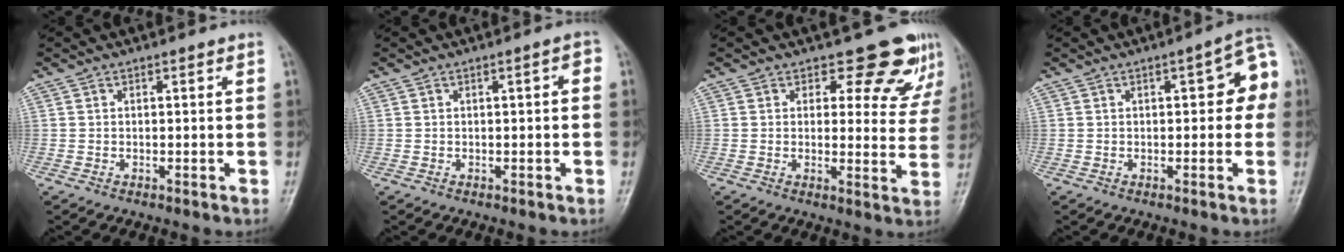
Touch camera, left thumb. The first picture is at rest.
{"total": 1.9, "force": [0.0, 0.7, 1.8], "torque": [-0.020, 0.008, -0.004]}
{"total": 9.3, "force": [7.4, 4.8, 3.0], "torque": [0.009, -0.052, 0.068]}
{"total": 7.8, "force": [0.9, 3.7, 6.9], "torque": [-0.045, 0.019, -0.001]}